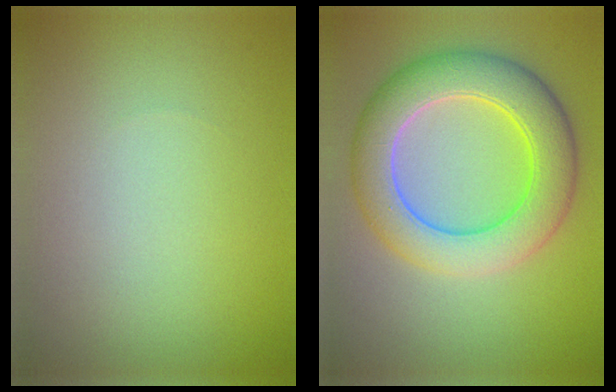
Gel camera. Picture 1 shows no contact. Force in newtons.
{"total": 7.5, "press": 7.5, "slide": 0.3}